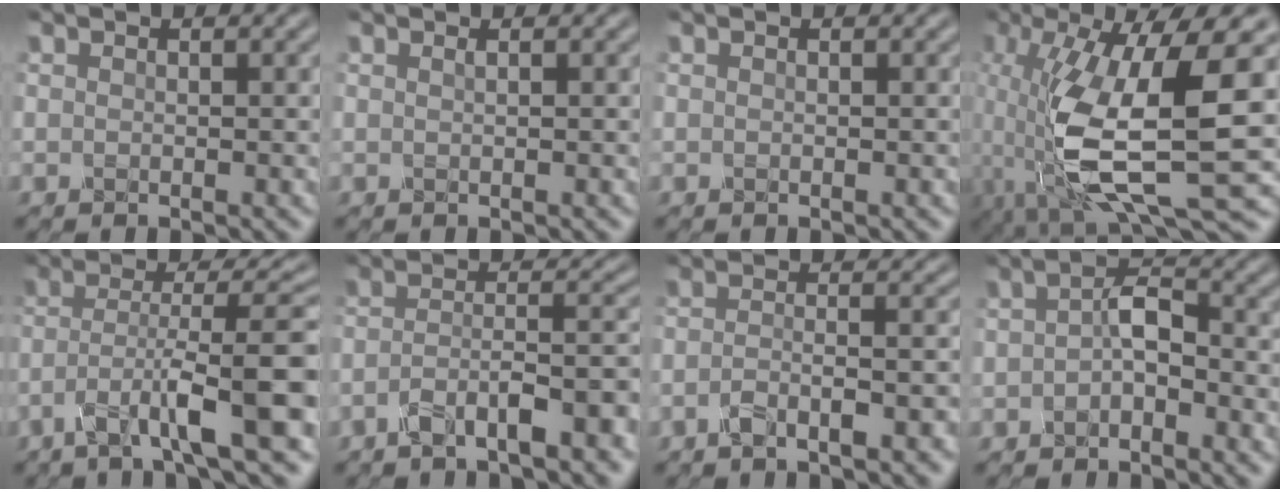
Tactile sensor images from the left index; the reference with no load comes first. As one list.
[{"total": 0.0}, {"total": 0.0}, {"total": 12.8, "force": [-2.5, 3.8, 11.9], "torque": [-0.240, -0.024, -0.041]}, {"total": 7.2, "force": [-3.4, 0.7, 6.4], "torque": [-0.107, 0.011, -0.073]}, {"total": 5.4, "force": [-3.7, 1.2, 3.7], "torque": [-0.063, 0.007, -0.075]}, {"total": 3.6, "force": [-2.7, 0.7, 2.2], "torque": [-0.039, 0.004, -0.057]}, {"total": 3.3, "force": [-1.2, 1.7, 2.5], "torque": [-0.047, 0.005, -0.032]}]